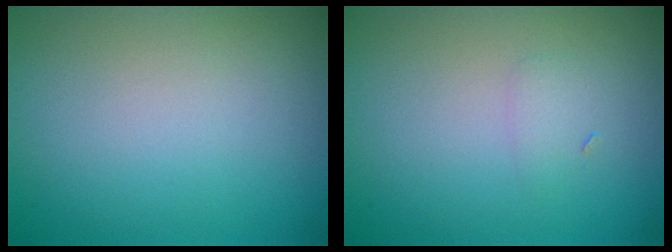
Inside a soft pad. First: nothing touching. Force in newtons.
{"total": 0.8, "press": 0.8, "slide": 0.1}